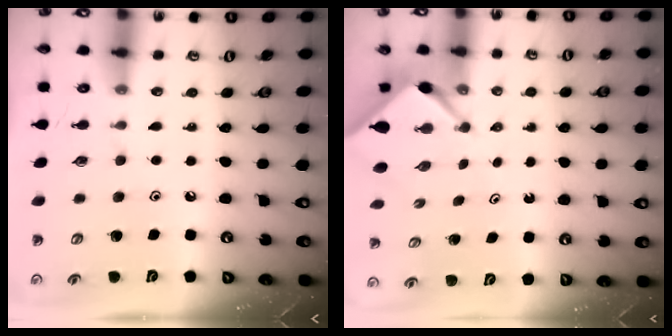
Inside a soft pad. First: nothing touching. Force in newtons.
{"total": 2.3, "press": 2.3, "slide": 0.3}